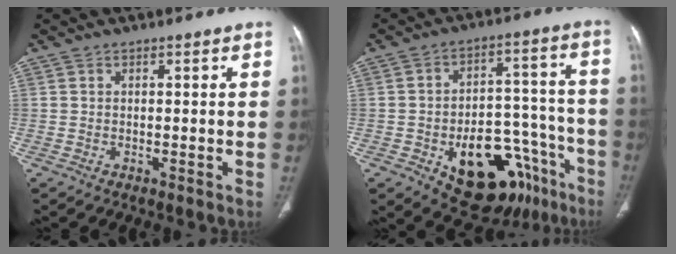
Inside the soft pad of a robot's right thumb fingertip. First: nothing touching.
{"total": 21.3, "force": [-10.8, 12.1, 13.8], "torque": [-0.126, 0.079, -0.141]}